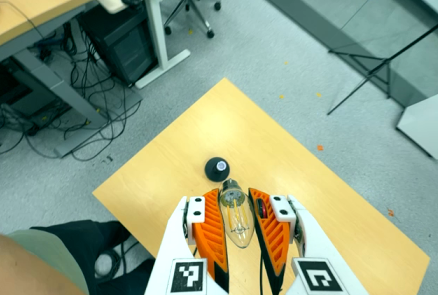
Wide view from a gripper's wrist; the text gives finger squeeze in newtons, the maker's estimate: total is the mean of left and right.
{"total": 19.7, "left": 21.2, "right": 18.2}